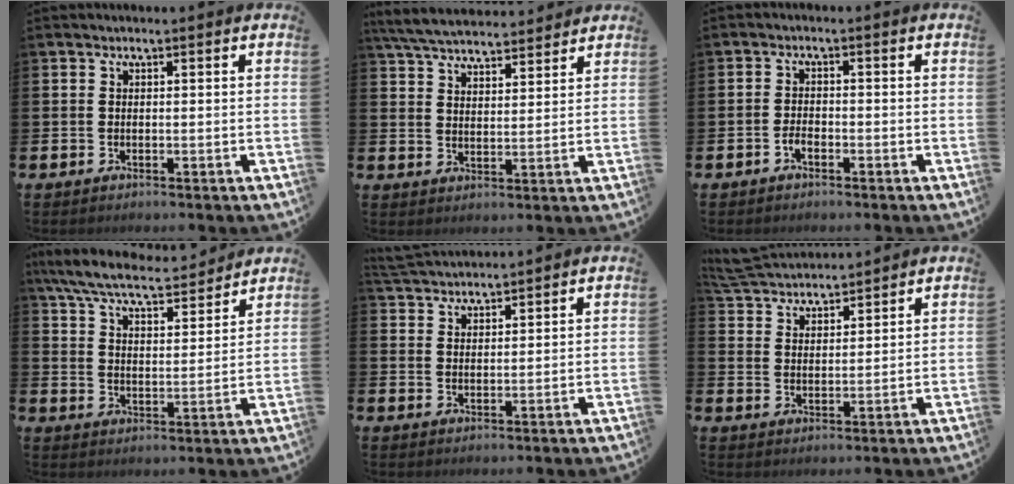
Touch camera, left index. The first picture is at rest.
{"total": 6.1, "force": [5.9, 1.0, 1.2], "torque": [-0.047, -0.028, 0.107]}
{"total": 1.5, "force": [-1.0, 0.6, 0.9], "torque": [-0.024, 0.004, -0.018]}
{"total": 7.9, "force": [7.2, 1.3, 2.8], "torque": [-0.083, -0.041, 0.127]}
{"total": 3.7, "force": [3.7, 0.4, 0.1], "torque": [-0.013, -0.019, 0.068]}
{"total": 5.7, "force": [5.6, 0.7, 0.4], "torque": [-0.035, -0.027, 0.103]}